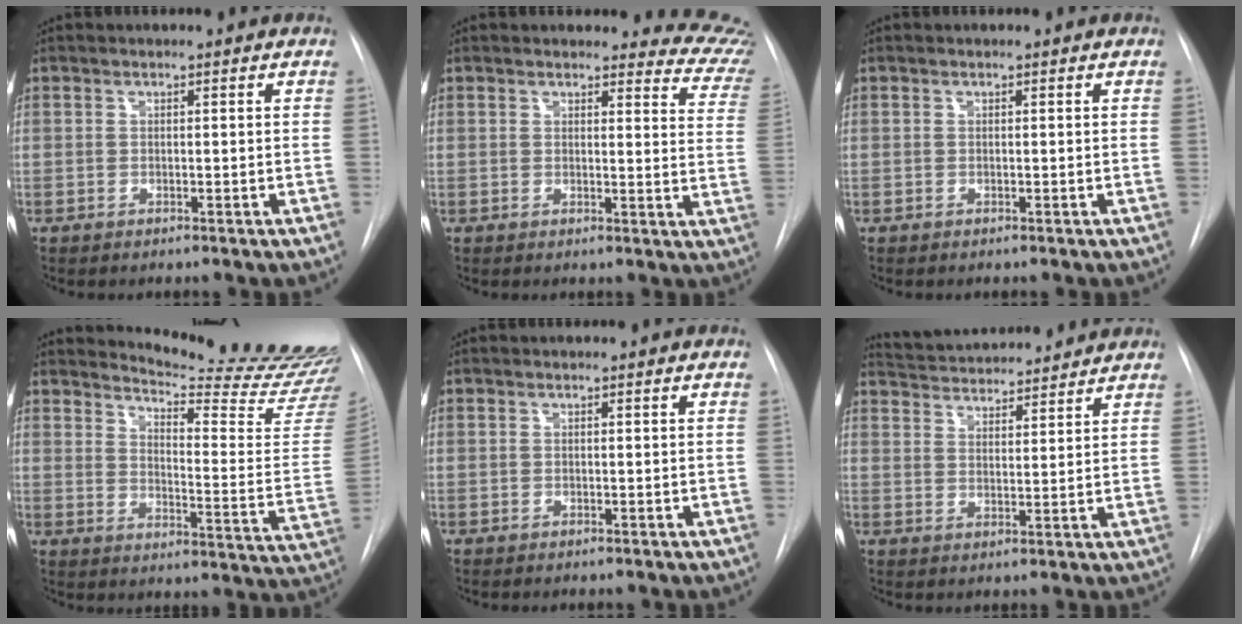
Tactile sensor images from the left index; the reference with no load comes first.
{"total": 10.8, "force": [10.6, 2.1, 0.3], "torque": [0.041, -0.086, 0.071]}
{"total": 0.0}
{"total": 21.9, "force": [21.2, -0.1, 5.7], "torque": [-0.086, -0.156, 0.248]}
{"total": 0.0}
{"total": 13.7, "force": [13.0, 2.1, 3.8], "torque": [-0.064, 0.026, 0.196]}